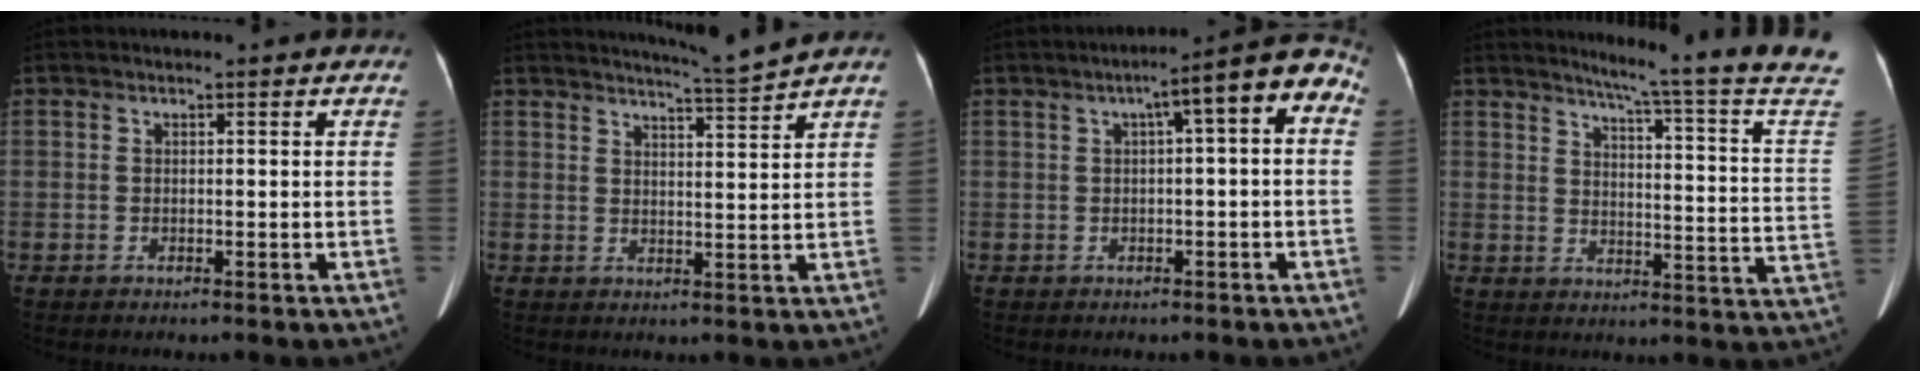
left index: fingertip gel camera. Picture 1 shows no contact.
{"total": 4.7, "force": [4.2, -2.1, 0.4], "torque": [-0.016, -0.023, 0.073]}
{"total": 8.0, "force": [1.8, 1.3, 7.7], "torque": [-0.095, 0.037, 0.012]}
{"total": 18.2, "force": [15.9, -3.3, 8.1], "torque": [-0.121, -0.097, 0.182]}